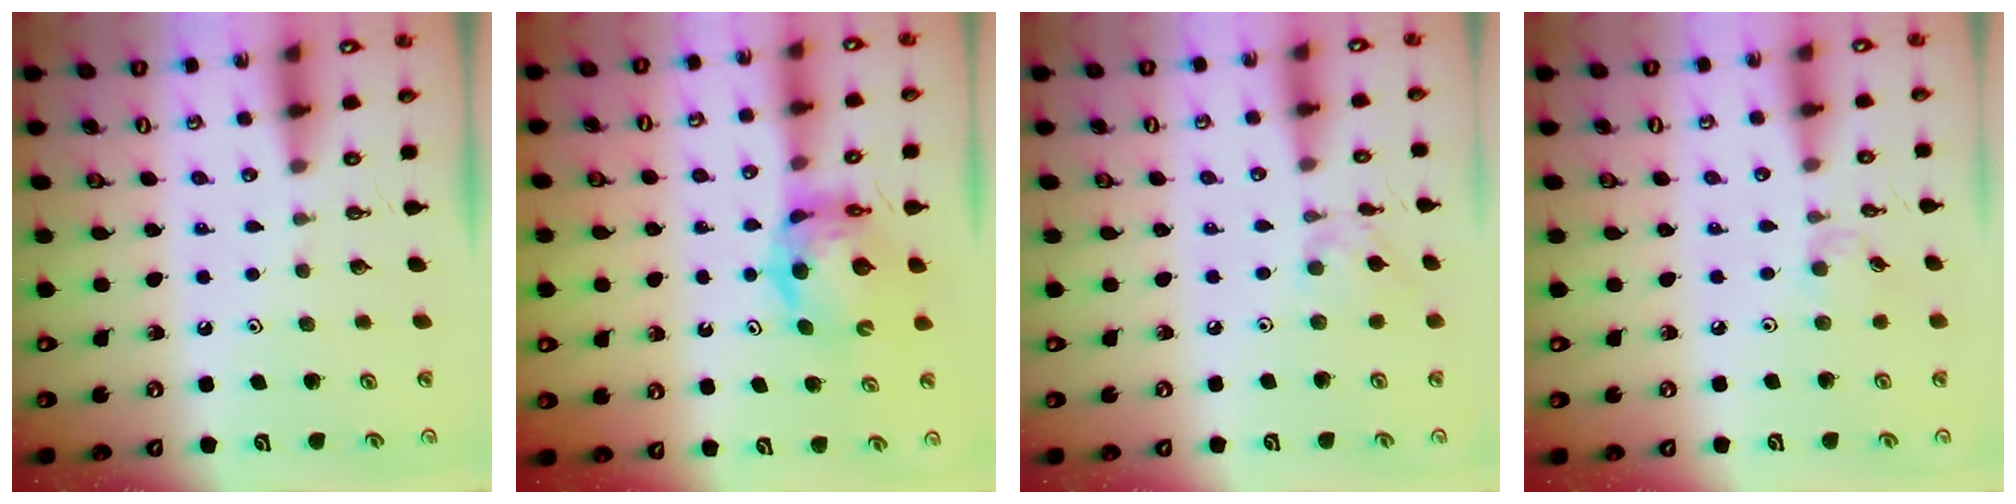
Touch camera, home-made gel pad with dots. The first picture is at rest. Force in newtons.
{"total": 9.0, "press": 9.0, "slide": 0.9}
{"total": 3.9, "press": 3.9, "slide": 0.4}
{"total": 2.5, "press": 2.4, "slide": 0.4}